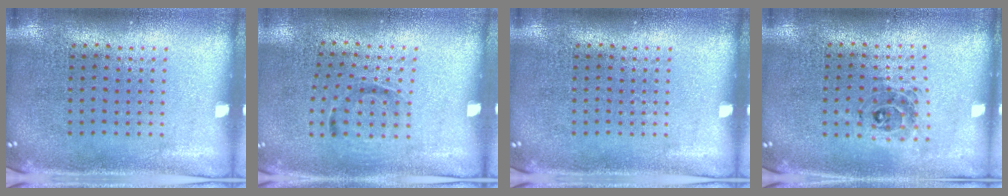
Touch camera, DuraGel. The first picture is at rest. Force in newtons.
{"total": 0.9, "press": 0.7, "slide": 0.6}
{"total": 0.0}
{"total": 0.8, "press": 0.8, "slide": 0.2}